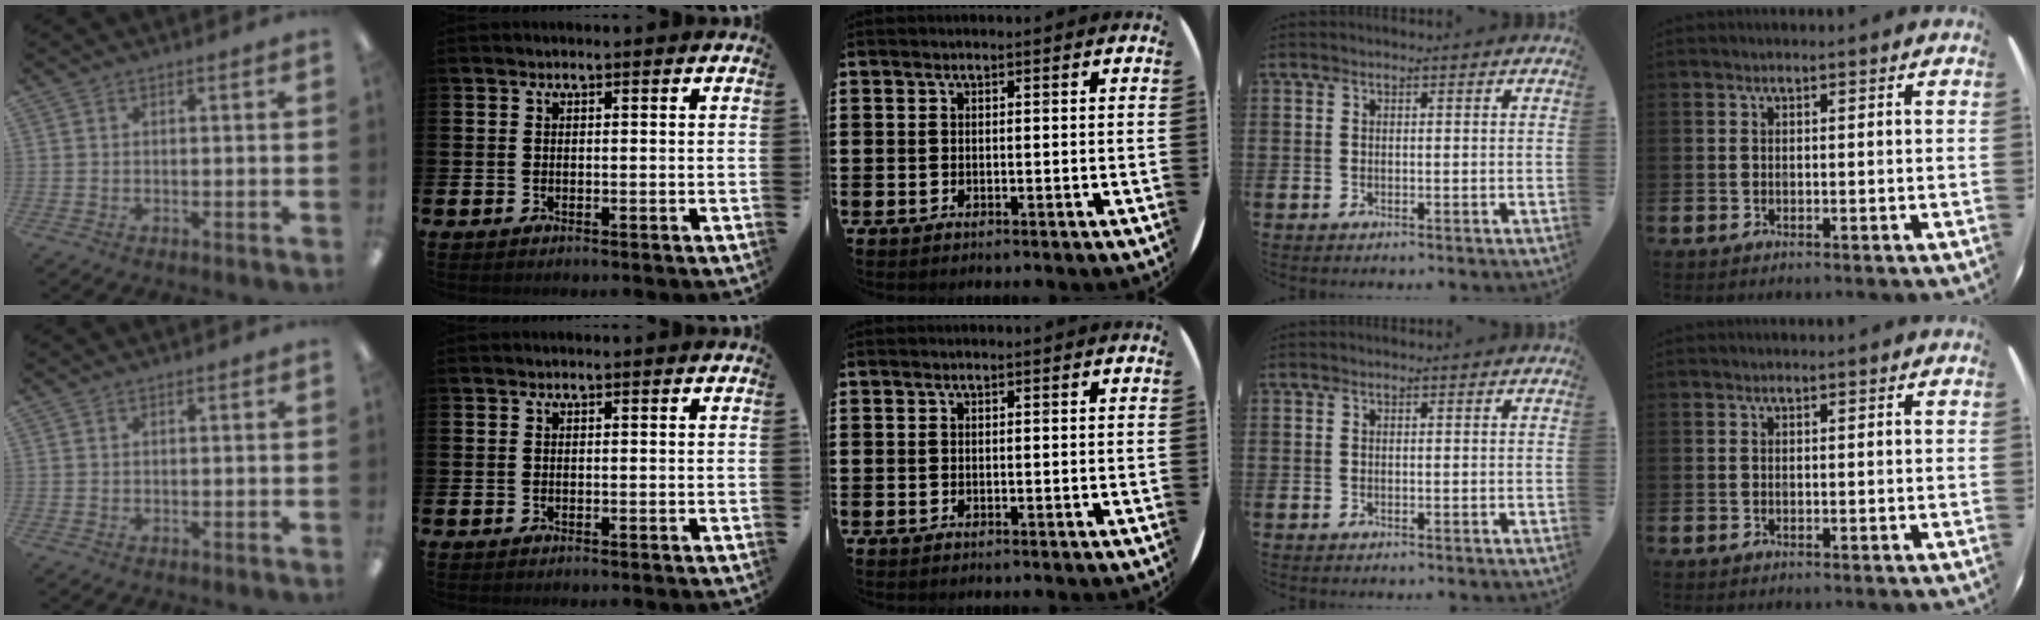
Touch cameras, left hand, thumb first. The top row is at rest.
{}